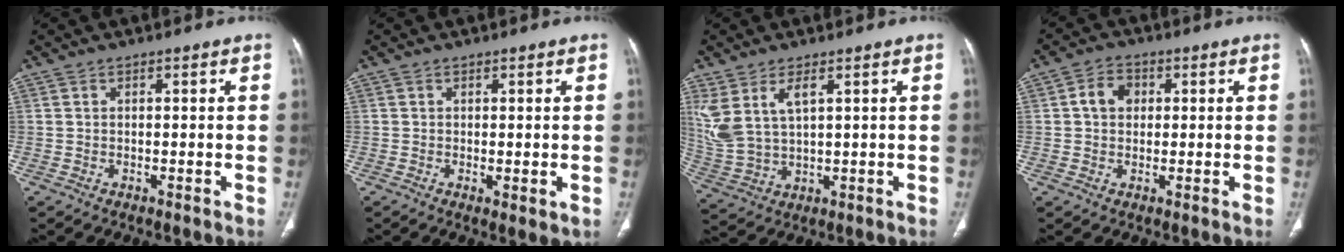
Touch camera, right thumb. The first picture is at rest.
{"total": 2.2, "force": [-0.3, 0.7, 2.0], "torque": [-0.033, -0.010, -0.002]}
{"total": 9.6, "force": [4.0, 4.5, 7.4], "torque": [-0.173, -0.012, 0.096]}
{"total": 4.6, "force": [0.8, 3.7, 2.7], "torque": [-0.034, 0.009, 0.010]}